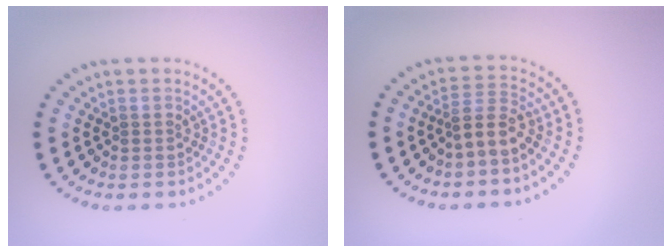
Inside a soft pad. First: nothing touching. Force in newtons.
{"total": 2.6, "press": 1.9, "slide": 1.7}